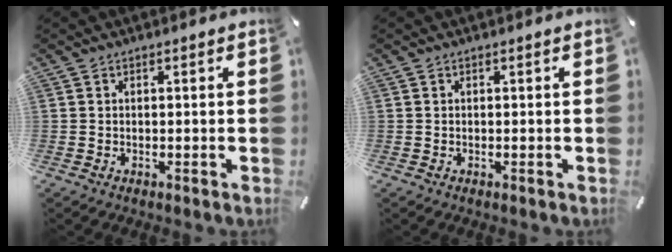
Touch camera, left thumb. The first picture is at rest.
{"total": 0.0}